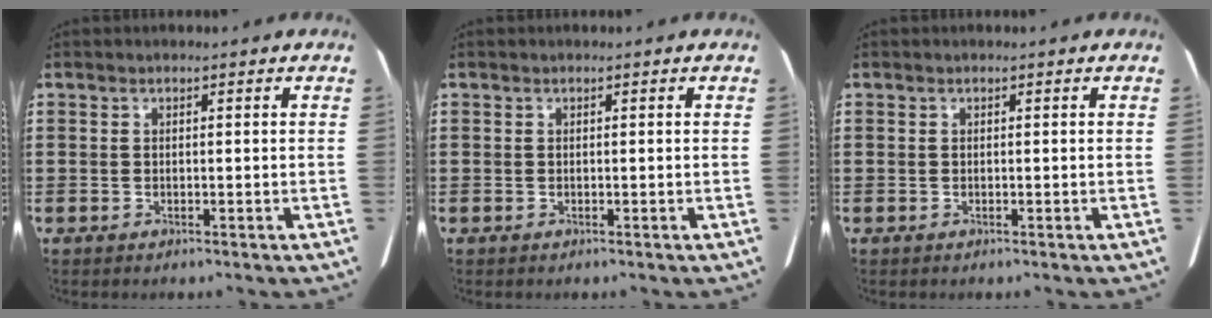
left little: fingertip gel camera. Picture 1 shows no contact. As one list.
[{"total": 0.0}, {"total": 0.0}]